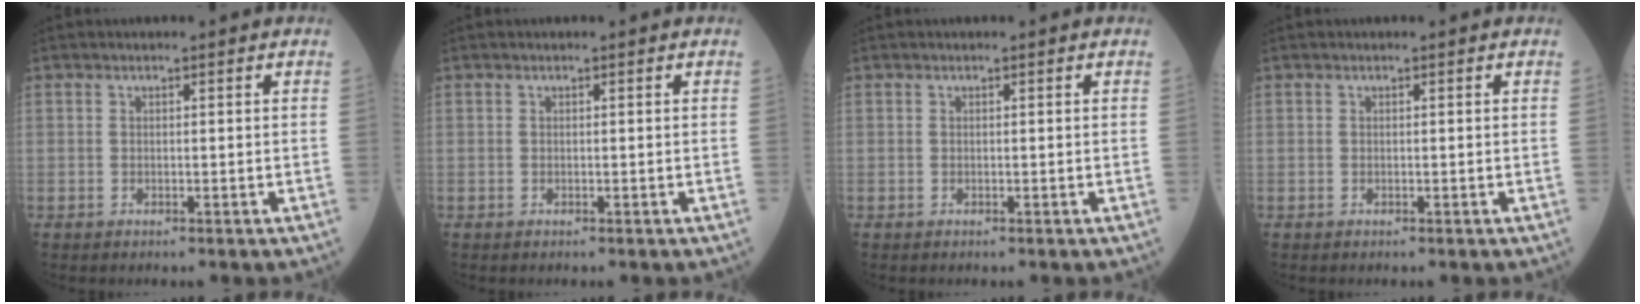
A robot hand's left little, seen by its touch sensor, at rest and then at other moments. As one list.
[{"total": 0.0}, {"total": 0.0}, {"total": 0.0}]